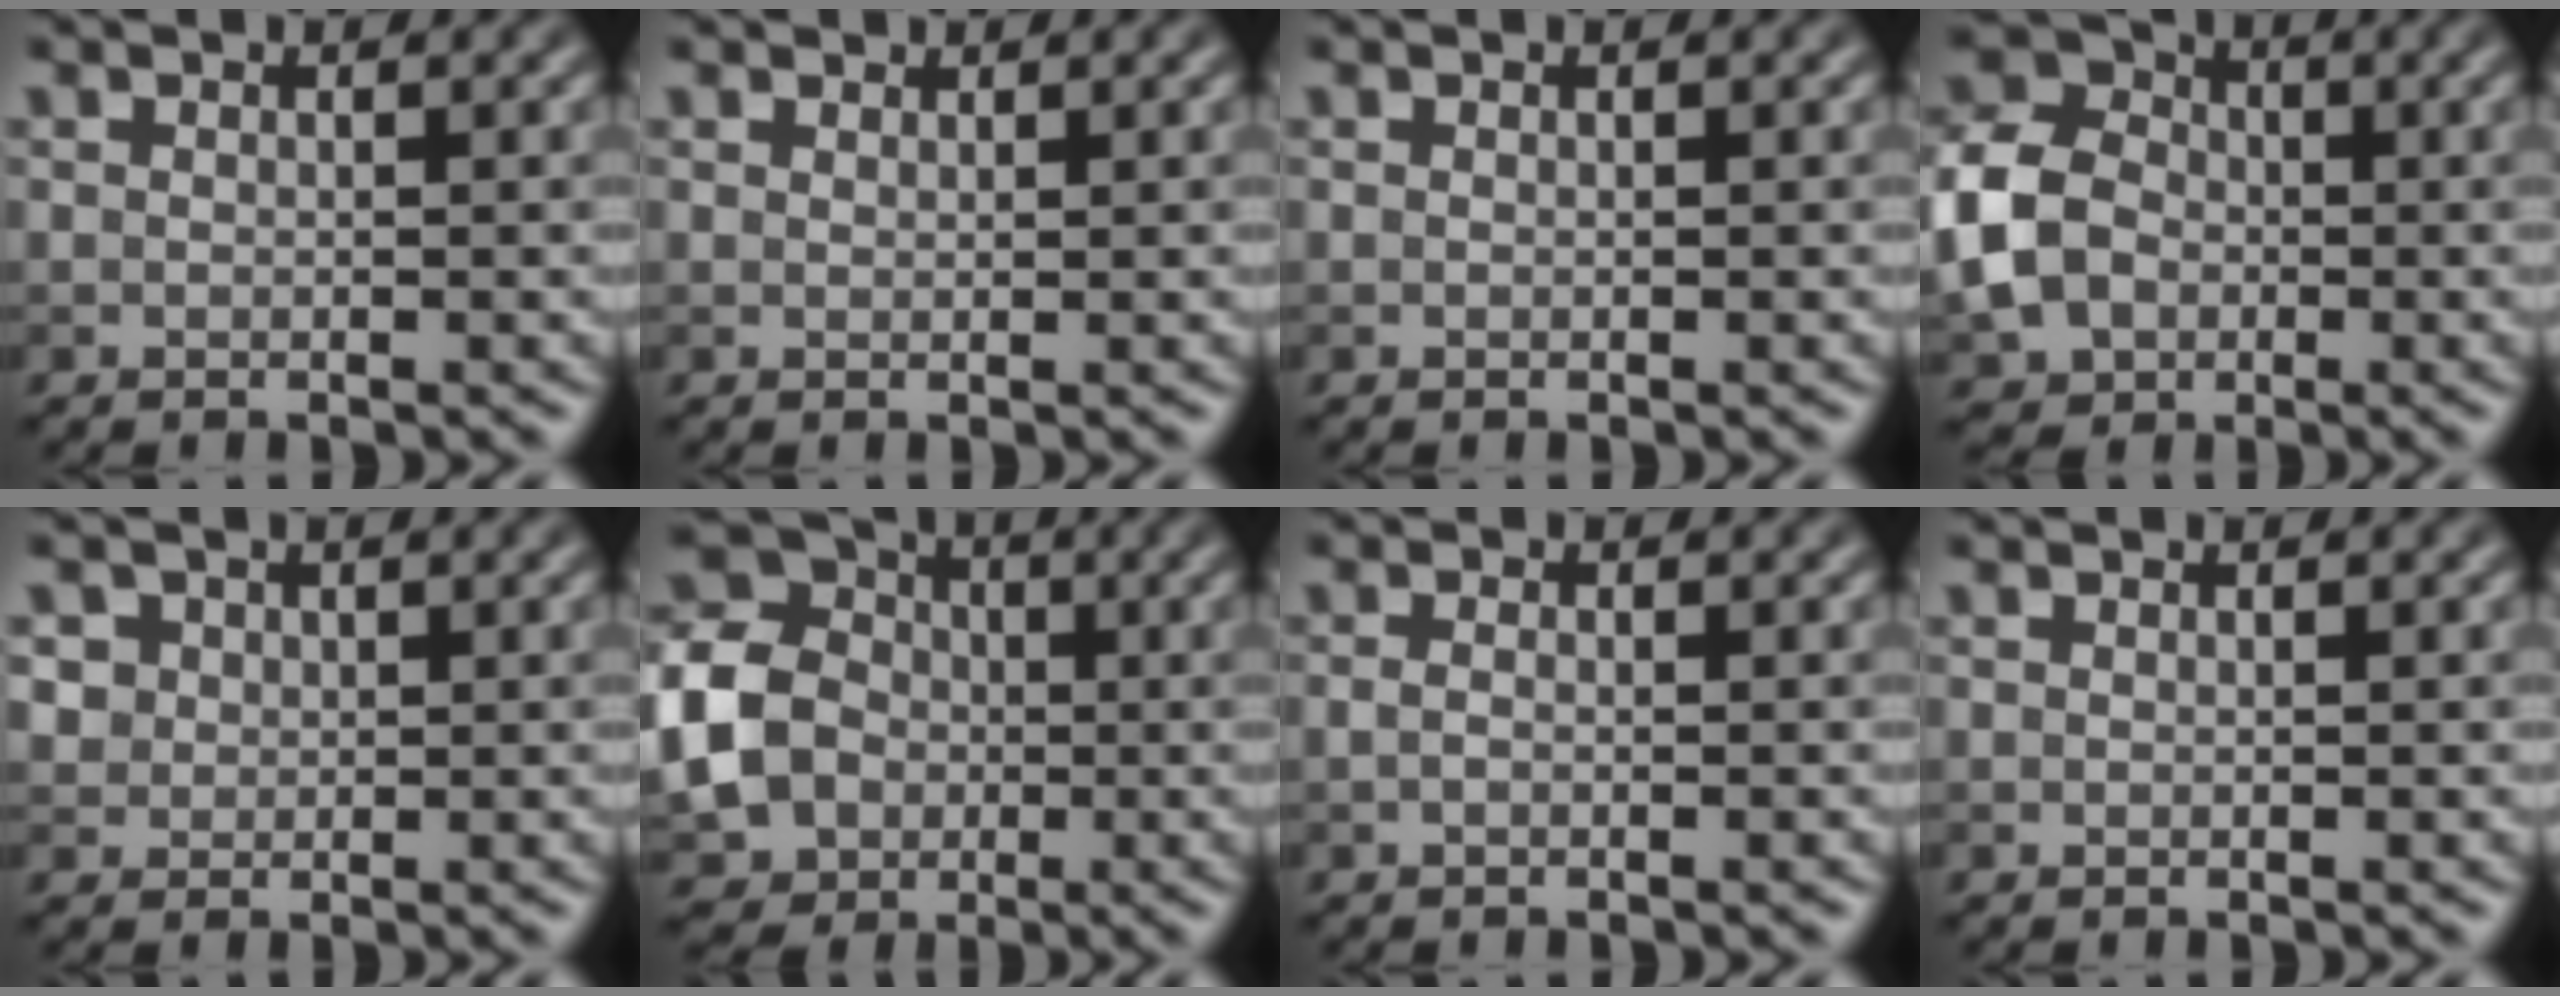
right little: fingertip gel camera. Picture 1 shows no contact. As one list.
[{"total": 0.8, "force": [0.8, 0.2, 0.1], "torque": [-0.001, -0.003, 0.011]}, {"total": 0.0}, {"total": 7.8, "force": [-1.6, 6.2, 4.4], "torque": [-0.109, 0.002, -0.046]}, {"total": 2.5, "force": [1.1, 2.1, 0.8], "torque": [-0.017, 0.002, 0.031]}, {"total": 11.3, "force": [-1.5, 9.7, 5.7], "torque": [-0.145, -0.007, -0.055]}, {"total": 0.8, "force": [-0.3, 0.3, 0.6], "torque": [-0.015, -0.001, -0.008]}, {"total": 0.0}]